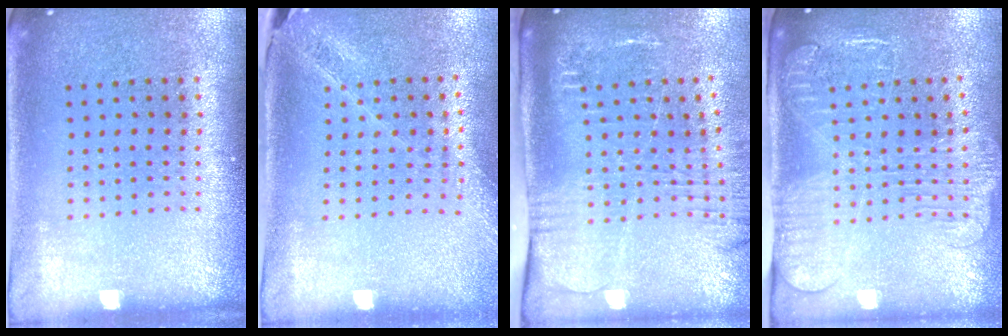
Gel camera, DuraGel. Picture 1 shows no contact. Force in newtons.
{"total": 1.5, "press": 1.4, "slide": 0.4}
{"total": 2.6, "press": 2.0, "slide": 1.7}
{"total": 2.6, "press": 2.1, "slide": 1.5}